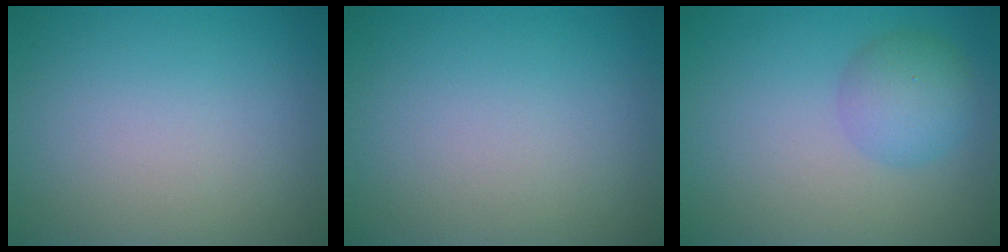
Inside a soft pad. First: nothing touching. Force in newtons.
{"total": 0.0}
{"total": 3.3, "press": 3.3, "slide": 0.0}